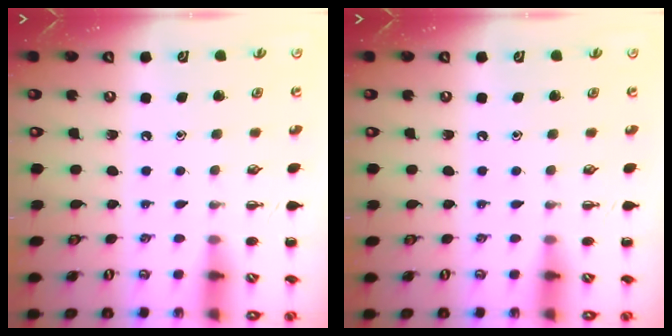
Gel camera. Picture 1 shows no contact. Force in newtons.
{"total": 0.0}